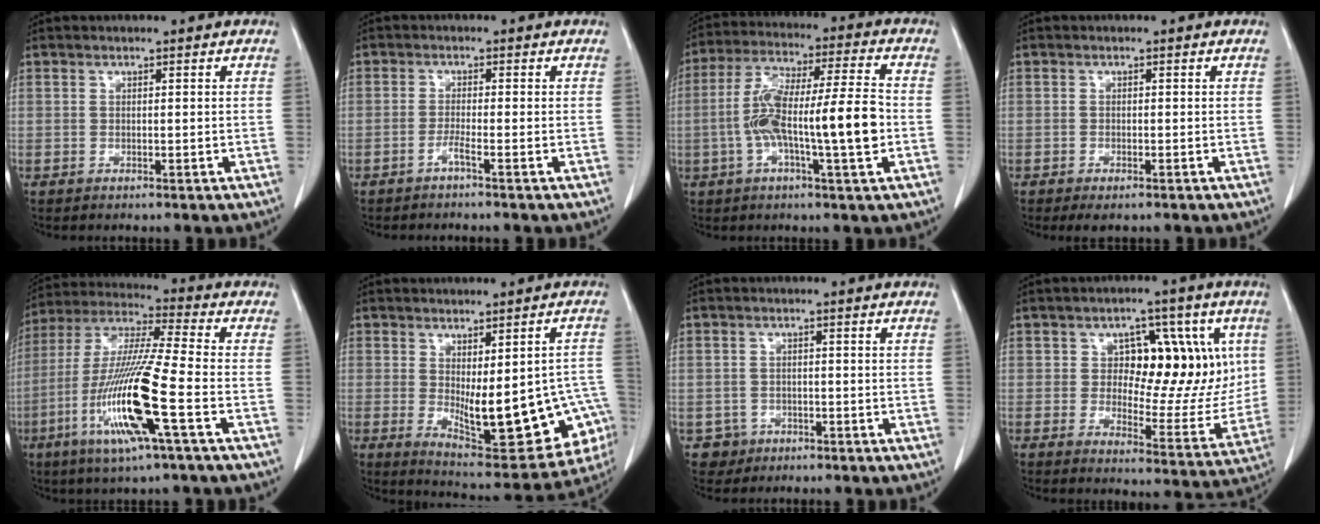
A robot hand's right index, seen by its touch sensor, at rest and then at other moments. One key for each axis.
{"total": 1.7, "fx": -1.1, "fy": -0.6, "fz": 1.1, "tx": -0.019, "ty": 0.002, "tz": -0.024}
{"total": 14.8, "fx": -2.4, "fy": 1.6, "fz": 14.5, "tx": -0.265, "ty": 0.017, "tz": -0.044}
{"total": 2.0, "fx": -1.3, "fy": 0.7, "fz": 1.3, "tx": -0.018, "ty": -0.003, "tz": -0.013}
{"total": 16.8, "fx": -5.7, "fy": 0.0, "fz": 15.8, "tx": -0.328, "ty": -0.019, "tz": -0.115}
{"total": 18.0, "fx": -3.7, "fy": 6.3, "fz": 16.4, "tx": -0.159, "ty": 0.002, "tz": -0.024}
{"total": 2.9, "fx": -1.2, "fy": 2.7, "fz": -0.3, "tx": 0.010, "ty": 0.014, "tz": -0.016}
{"total": 14.0, "fx": 3.3, "fy": 7.0, "fz": 11.6, "tx": -0.141, "ty": 0.016, "tz": 0.056}